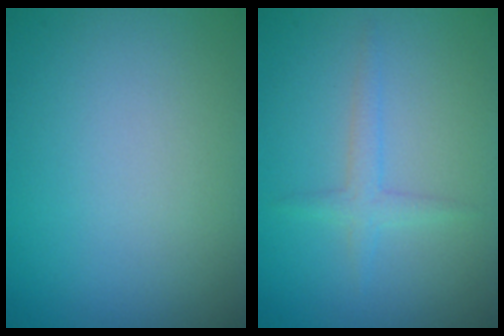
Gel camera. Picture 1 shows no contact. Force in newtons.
{"total": 1.6, "press": 1.6, "slide": 0.1}